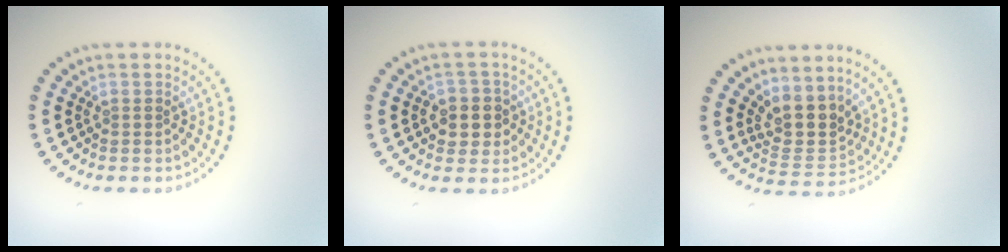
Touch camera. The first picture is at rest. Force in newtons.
{"total": 3.0, "press": 2.8, "slide": 0.8}
{"total": 3.8, "press": 3.0, "slide": 2.4}